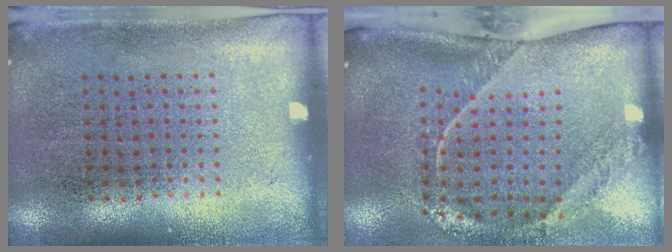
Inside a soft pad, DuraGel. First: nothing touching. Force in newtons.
{"total": 2.7, "press": 1.8, "slide": 2.0}